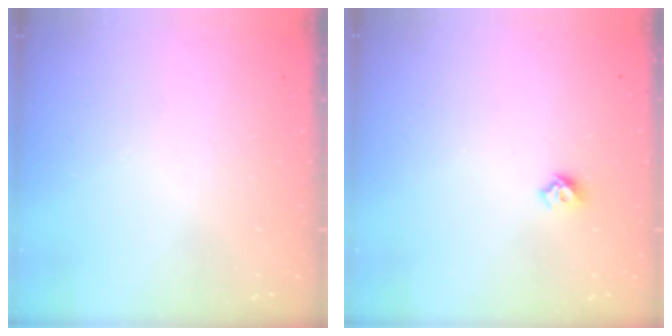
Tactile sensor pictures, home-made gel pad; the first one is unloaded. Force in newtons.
{"total": 4.9, "press": 4.8, "slide": 0.8}